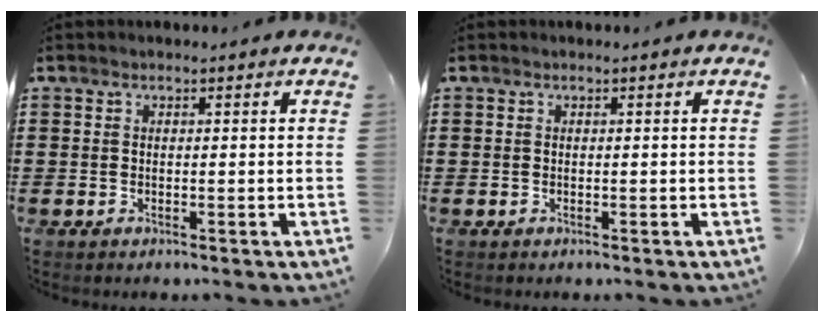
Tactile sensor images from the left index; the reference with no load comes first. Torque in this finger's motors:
{"motor_torque": [0.00, 0.00, 0.00, 0.00]}